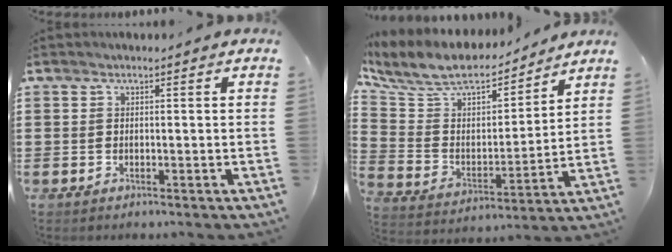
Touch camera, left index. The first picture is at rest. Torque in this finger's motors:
{"motor_torque": [2.14, 0.00, 0.46, 0.17]}